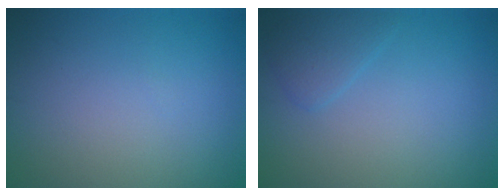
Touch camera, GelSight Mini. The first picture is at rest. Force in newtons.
{"total": 1.6, "press": 1.6, "slide": 0.1}